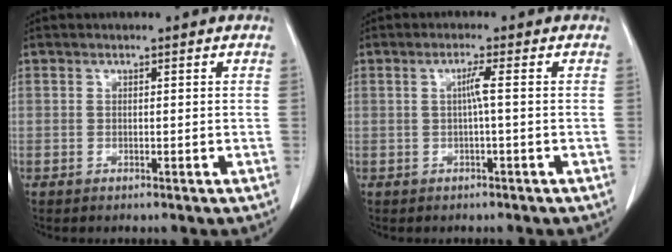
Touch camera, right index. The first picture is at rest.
{"total": 2.0, "force": [0.0, -0.4, 1.9], "torque": [-0.036, 0.003, 0.000]}